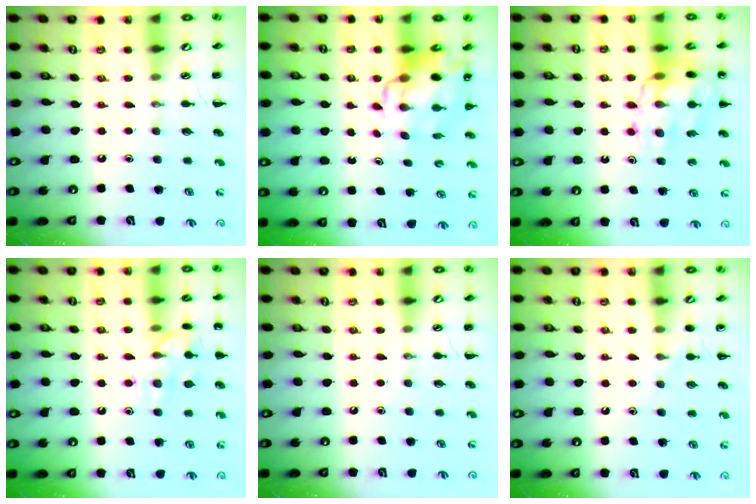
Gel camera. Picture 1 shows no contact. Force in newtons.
{"total": 10.7, "press": 10.3, "slide": 3.0}
{"total": 15.2, "press": 15.0, "slide": 2.7}
{"total": 12.7, "press": 12.7, "slide": 0.7}
{"total": 0.0}
{"total": 5.3, "press": 4.9, "slide": 2.0}